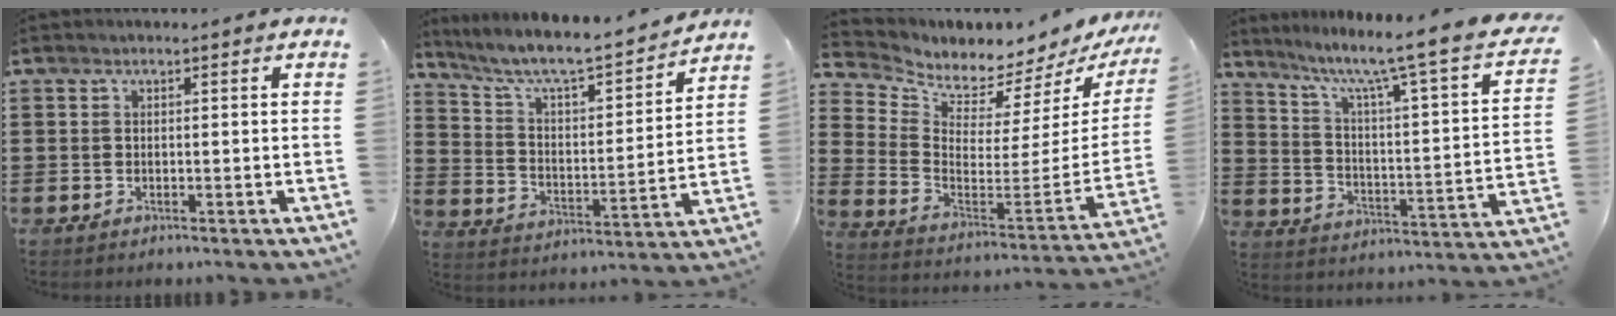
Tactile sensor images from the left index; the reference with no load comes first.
{"total": 6.7, "force": [5.9, 0.7, 3.1], "torque": [-0.087, -0.045, 0.093]}
{"total": 3.3, "force": [3.1, 0.8, 0.1], "torque": [-0.022, -0.055, 0.047]}
{"total": 7.3, "force": [5.5, -0.1, 4.8], "torque": [-0.106, -0.055, 0.076]}